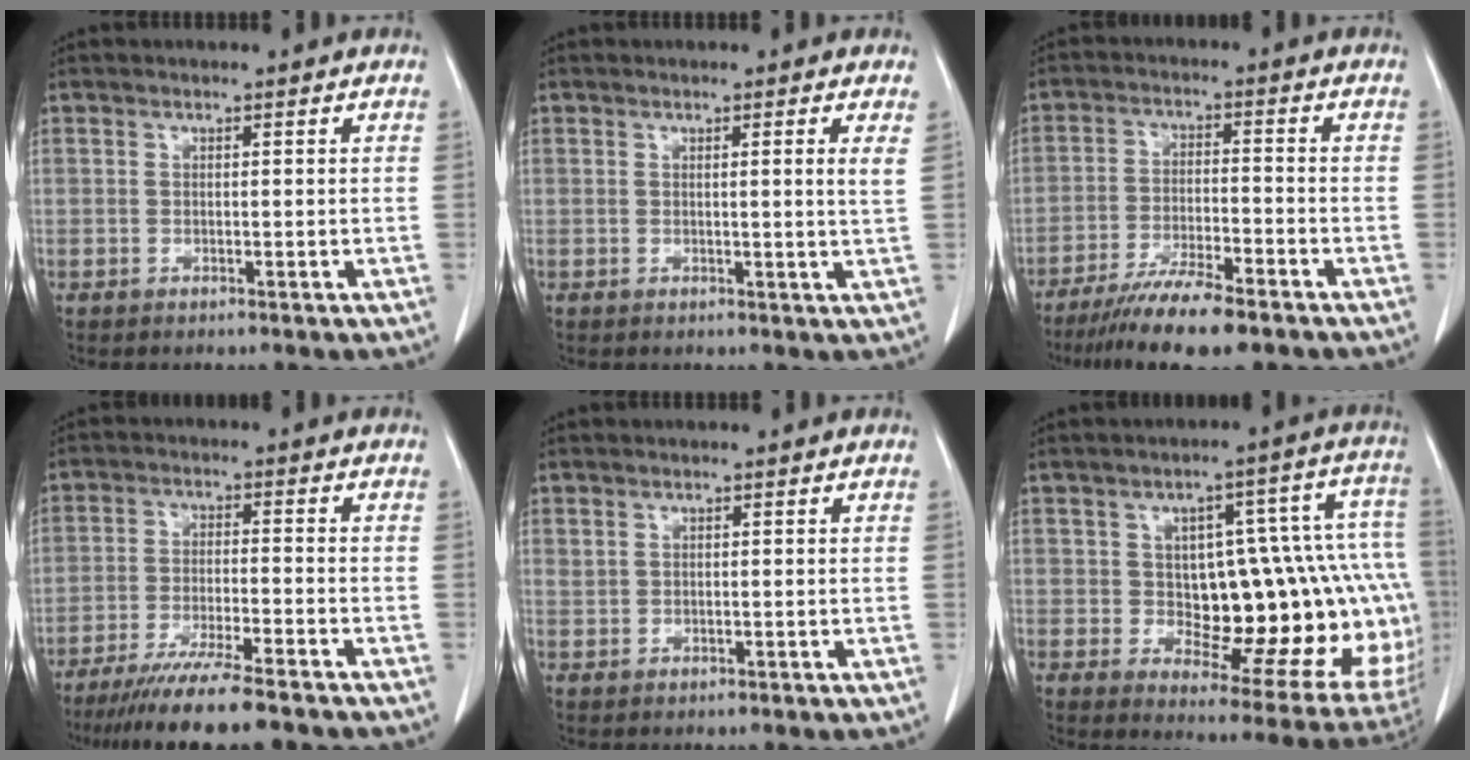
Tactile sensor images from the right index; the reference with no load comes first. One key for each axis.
{"total": 2.0, "fx": 0.7, "fy": -0.6, "fz": 1.8, "tx": -0.027, "ty": -0.006, "tz": 0.010}
{"total": 10.8, "fx": -8.3, "fy": 1.2, "fz": 6.8, "tx": -0.112, "ty": -0.025, "tz": -0.138}
{"total": 12.4, "fx": -10.2, "fy": 0.4, "fz": 7.0, "tx": -0.106, "ty": -0.031, "tz": -0.162}
{"total": 0.5, "fx": 0.4, "fy": 0.3, "fz": 0.2, "tx": -0.001, "ty": 0.001, "tz": 0.009}
{"total": 21.7, "fx": -1.2, "fy": 7.4, "fz": 20.3, "tx": -0.172, "ty": 0.044, "tz": 0.010}